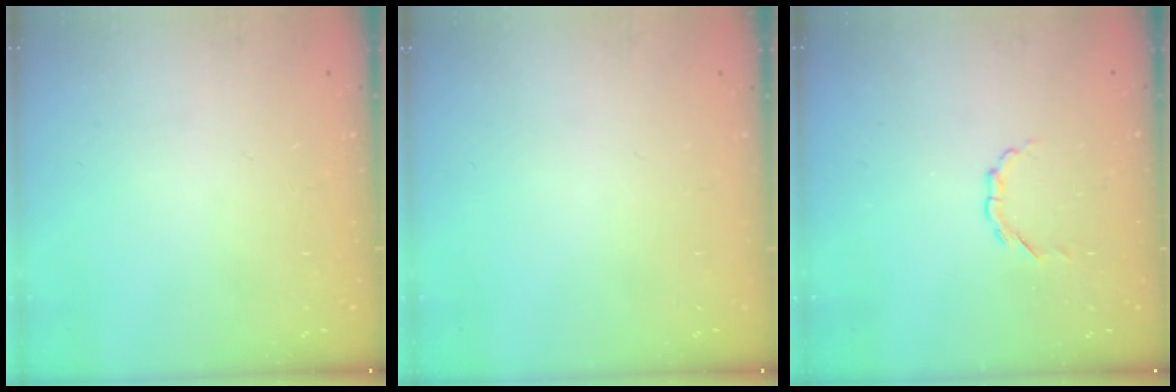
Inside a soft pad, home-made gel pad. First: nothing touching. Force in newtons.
{"total": 0.0}
{"total": 2.7, "press": 2.5, "slide": 1.0}